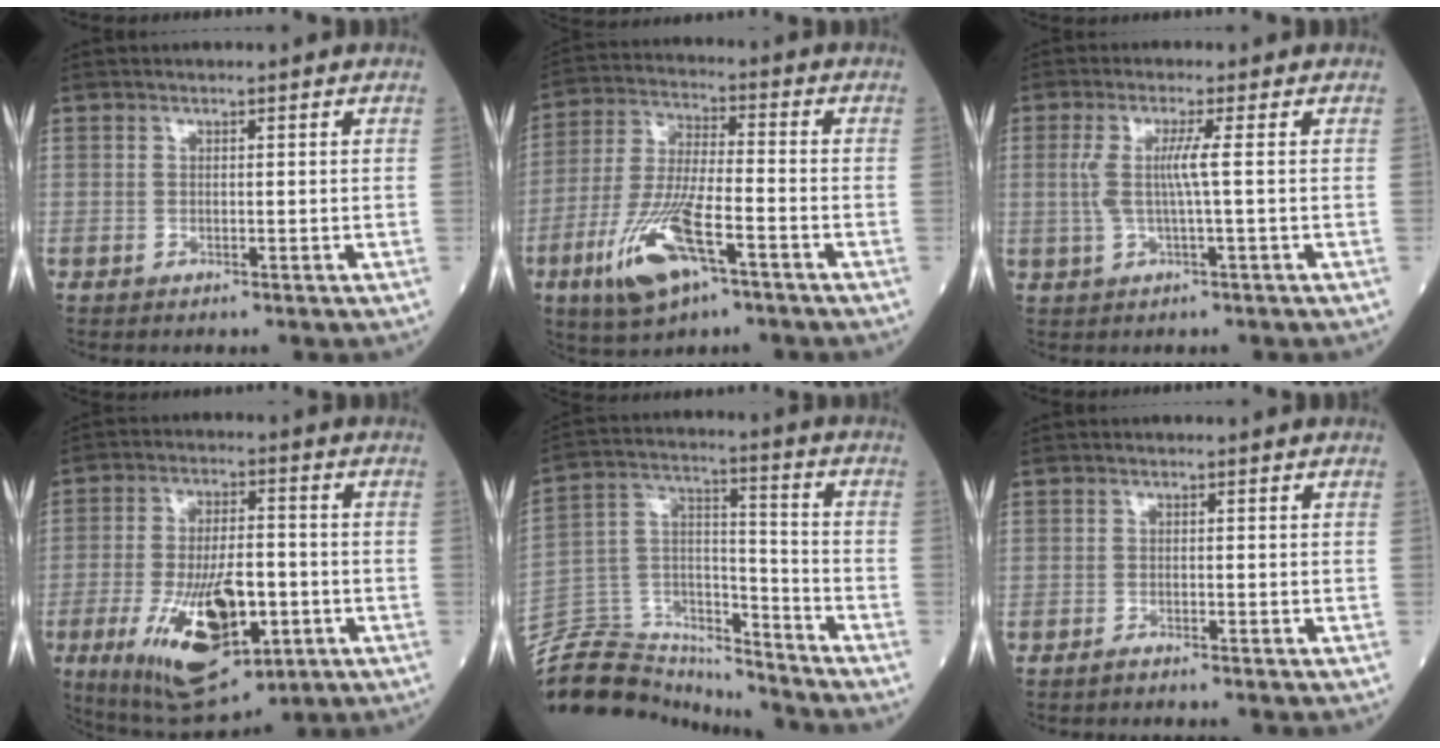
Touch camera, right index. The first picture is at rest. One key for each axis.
{"total": 13.3, "fx": -6.4, "fy": 3.4, "fz": 11.1, "tx": -0.236, "ty": -0.014, "tz": -0.116}
{"total": 4.2, "fx": 0.3, "fy": -0.5, "fz": 4.2, "tx": -0.092, "ty": 0.003, "tz": 0.006}
{"total": 16.8, "fx": -5.6, "fy": 6.0, "fz": 14.7, "tx": -0.272, "ty": -0.012, "tz": -0.078}
{"total": 18.7, "fx": -18.0, "fy": 4.3, "fz": 3.0, "tx": -0.062, "ty": 0.059, "tz": -0.293}
{"total": 1.8, "fx": -1.6, "fy": 0.0, "fz": 0.7, "tx": -0.015, "ty": 0.000, "tz": -0.021}